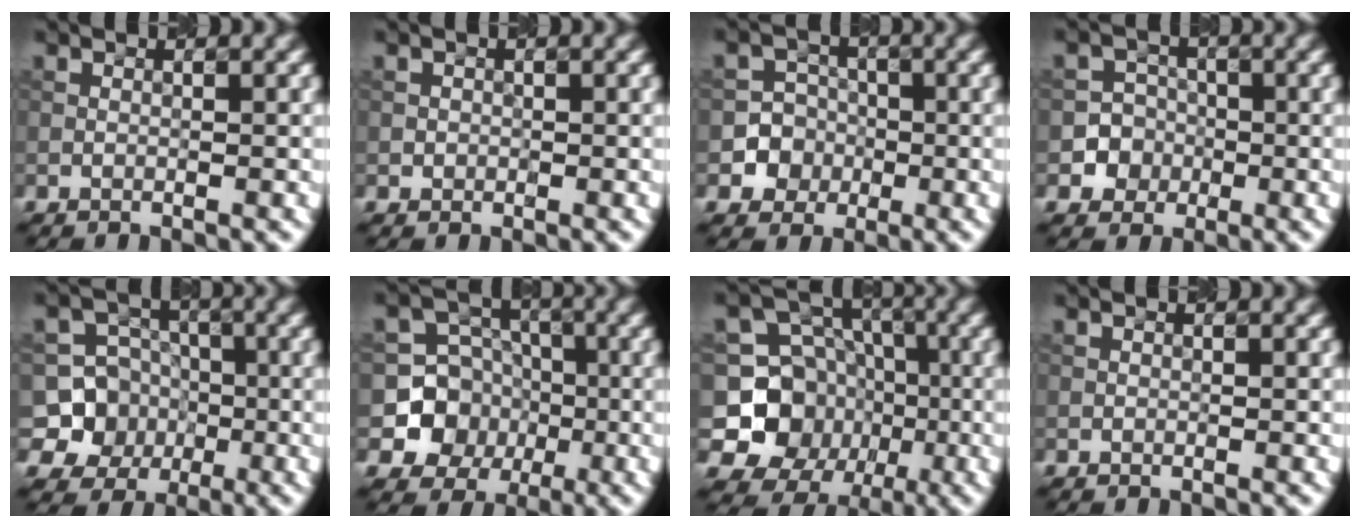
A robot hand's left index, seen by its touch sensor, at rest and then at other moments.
{"total": 0.7, "force": [0.0, 0.7, 0.0], "torque": [0.009, 0.000, 0.001]}
{"total": 5.6, "force": [-1.7, 5.4, 0.5], "torque": [0.013, 0.017, -0.045]}
{"total": 4.7, "force": [-1.6, 4.4, 0.4], "torque": [0.016, 0.016, -0.039]}
{"total": 9.1, "force": [-2.1, 8.6, 1.9], "torque": [-0.050, 0.017, -0.053]}
{"total": 6.3, "force": [-1.4, 5.9, 1.6], "torque": [-0.015, 0.005, -0.049]}
{"total": 10.4, "force": [-2.0, 9.6, 3.6], "torque": [-0.082, 0.011, -0.060]}
{"total": 0.0}